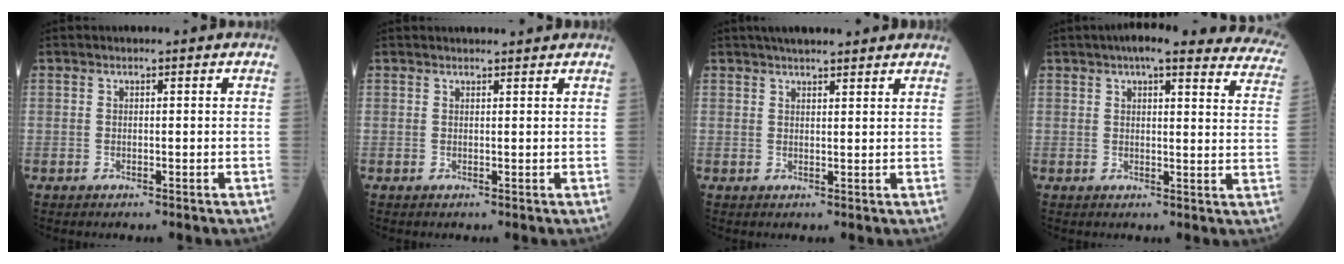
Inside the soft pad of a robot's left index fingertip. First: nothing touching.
{"total": 3.7, "force": [3.5, 0.3, 0.9], "torque": [-0.011, 0.021, 0.045]}
{"total": 7.4, "force": [6.4, 1.1, 3.6], "torque": [-0.050, 0.030, 0.089]}
{"total": 20.6, "force": [18.4, 4.0, 8.5], "torque": [-0.083, -0.018, 0.191]}